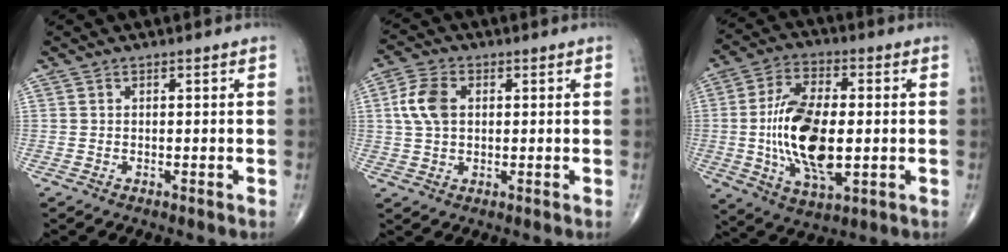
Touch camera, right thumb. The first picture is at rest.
{"total": 6.7, "force": [1.1, 4.4, 4.9], "torque": [-0.104, 0.008, 0.019]}
{"total": 17.5, "force": [-1.1, 8.4, 15.3], "torque": [-0.283, -0.002, -0.016]}